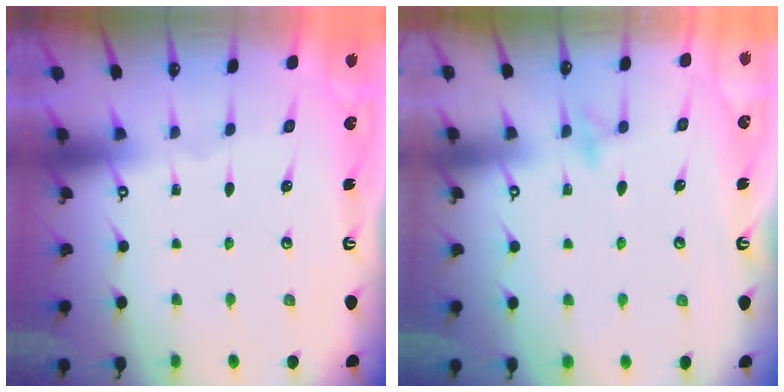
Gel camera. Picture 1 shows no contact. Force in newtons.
{"total": 7.6, "press": 7.5, "slide": 0.8}